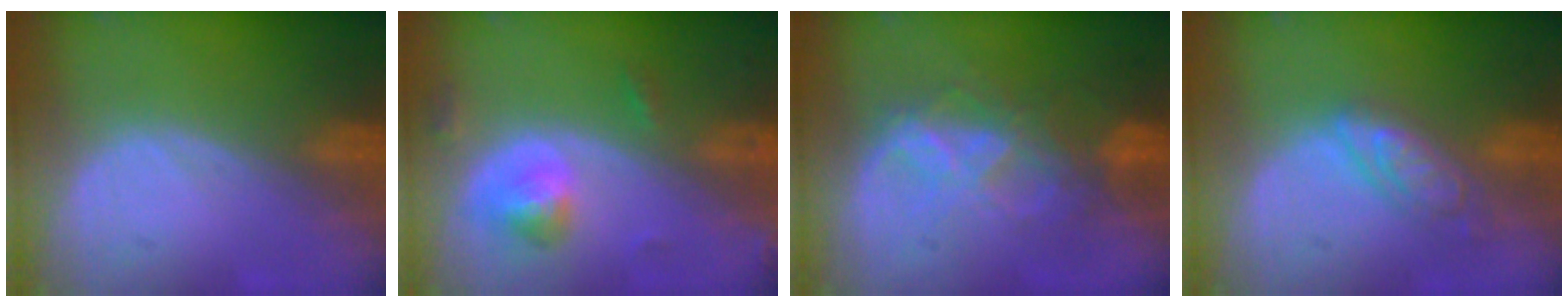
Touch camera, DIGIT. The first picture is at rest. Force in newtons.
{"total": 4.8, "press": 4.8, "slide": 0.7}
{"total": 7.3, "press": 6.8, "slide": 2.6}
{"total": 6.1, "press": 5.3, "slide": 2.9}